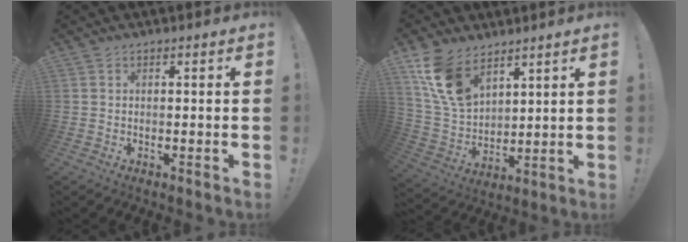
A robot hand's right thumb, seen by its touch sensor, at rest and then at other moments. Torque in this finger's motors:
{"motor_torque": [-0.34, 1.12, 0.38, 0.56, 0.13]}